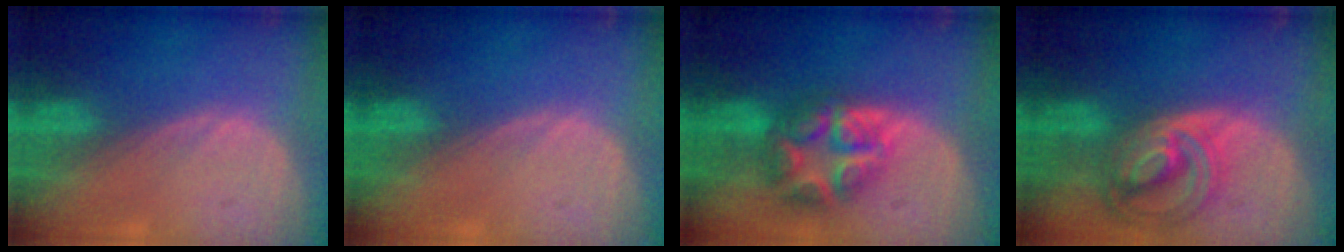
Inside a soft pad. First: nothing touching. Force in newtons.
{"total": 0.0}
{"total": 7.9, "press": 7.9, "slide": 0.5}
{"total": 8.7, "press": 7.6, "slide": 4.3}